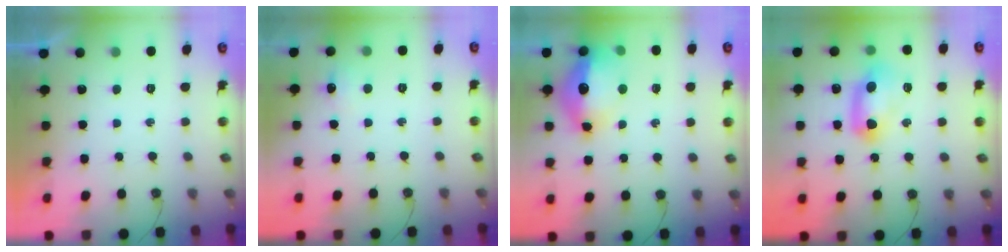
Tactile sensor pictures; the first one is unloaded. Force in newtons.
{"total": 6.1, "press": 6.1, "slide": 0.7}
{"total": 16.0, "press": 15.9, "slide": 1.8}
{"total": 11.7, "press": 11.7, "slide": 0.9}